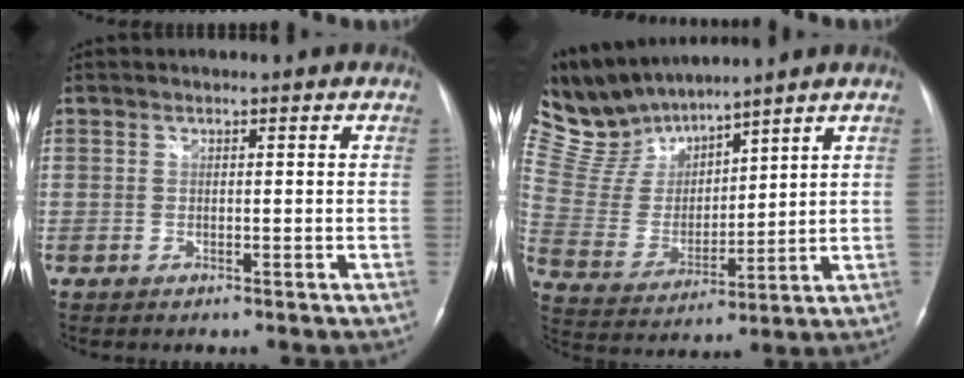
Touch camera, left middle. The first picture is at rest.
{"total": 11.1, "force": [10.5, 2.3, 2.4], "torque": [-0.075, 0.013, 0.228]}